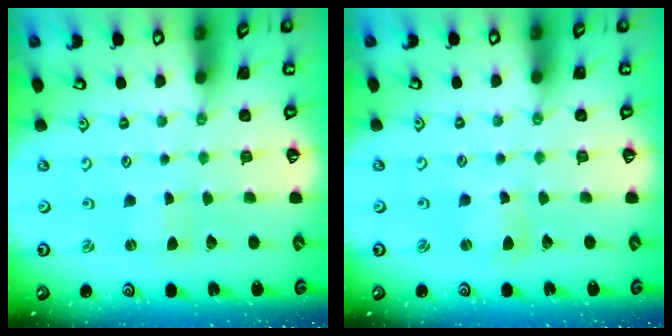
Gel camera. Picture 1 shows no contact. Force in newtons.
{"total": 2.2, "press": 2.2, "slide": 0.3}